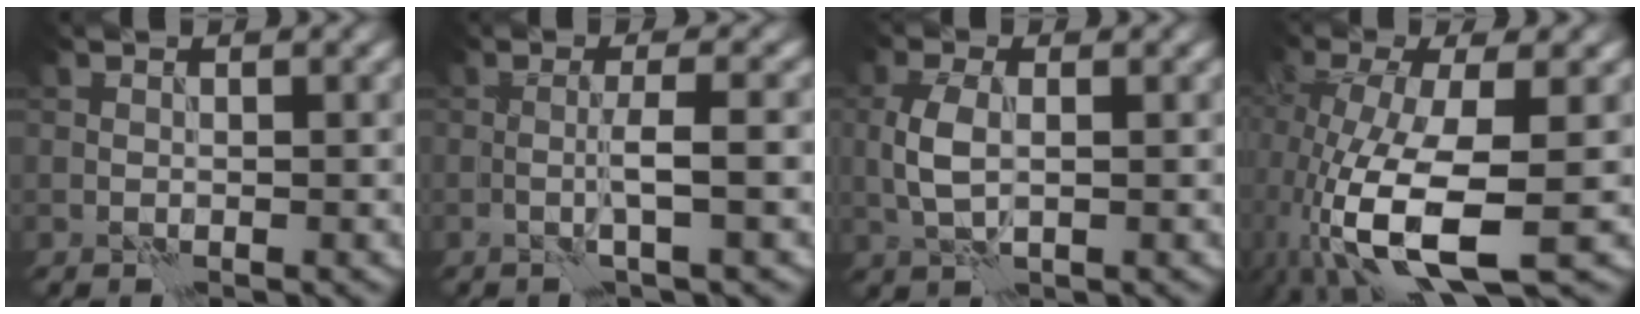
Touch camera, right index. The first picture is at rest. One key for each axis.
{"total": 2.6, "fx": -0.4, "fy": 0.2, "fz": 2.5, "tx": -0.045, "ty": 0.003, "tz": -0.014}
{"total": 3.3, "fx": 0.0, "fy": 1.7, "fz": 2.8, "tx": -0.069, "ty": 0.001, "tz": 0.002}
{"total": 10.8, "fx": -3.2, "fy": 3.9, "fz": 9.5, "tx": -0.203, "ty": -0.024, "tz": -0.055}